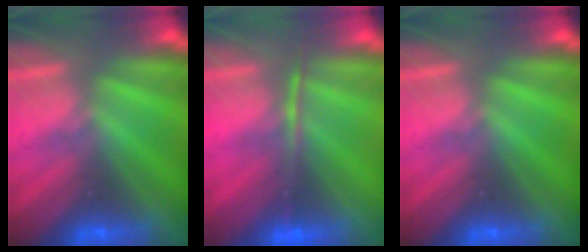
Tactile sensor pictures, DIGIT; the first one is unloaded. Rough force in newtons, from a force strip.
{"total": 1.5}
{"total": 0.0}